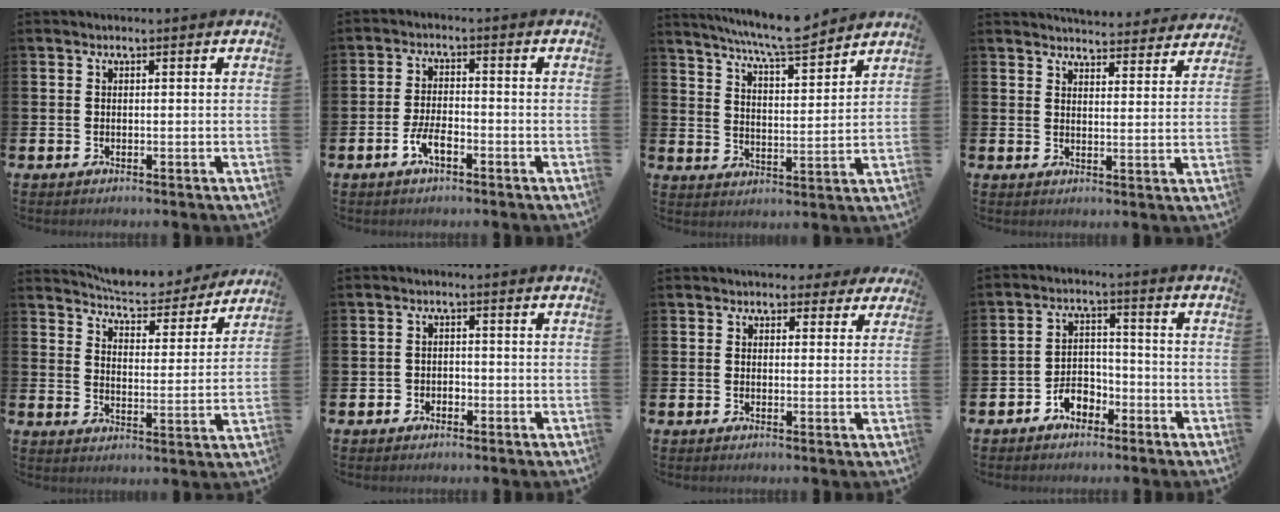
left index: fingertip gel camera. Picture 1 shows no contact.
{"total": 3.5, "force": [-1.7, 1.4, 2.8], "torque": [-0.061, 0.005, -0.031]}
{"total": 7.9, "force": [7.5, -0.2, 2.5], "torque": [-0.068, -0.045, 0.132]}
{"total": 5.0, "force": [4.9, 0.6, 0.1], "torque": [-0.005, -0.034, 0.088]}
{"total": 6.7, "force": [6.5, 0.9, 1.2], "torque": [-0.048, -0.047, 0.113]}
{"total": 1.8, "force": [-1.2, 1.3, 0.1], "torque": [-0.014, 0.006, -0.027]}
{"total": 3.1, "force": [2.5, 1.7, 0.3], "torque": [0.002, -0.004, 0.042]}
{"total": 3.9, "force": [-2.8, 2.3, 1.5], "torque": [-0.037, 0.013, -0.057]}